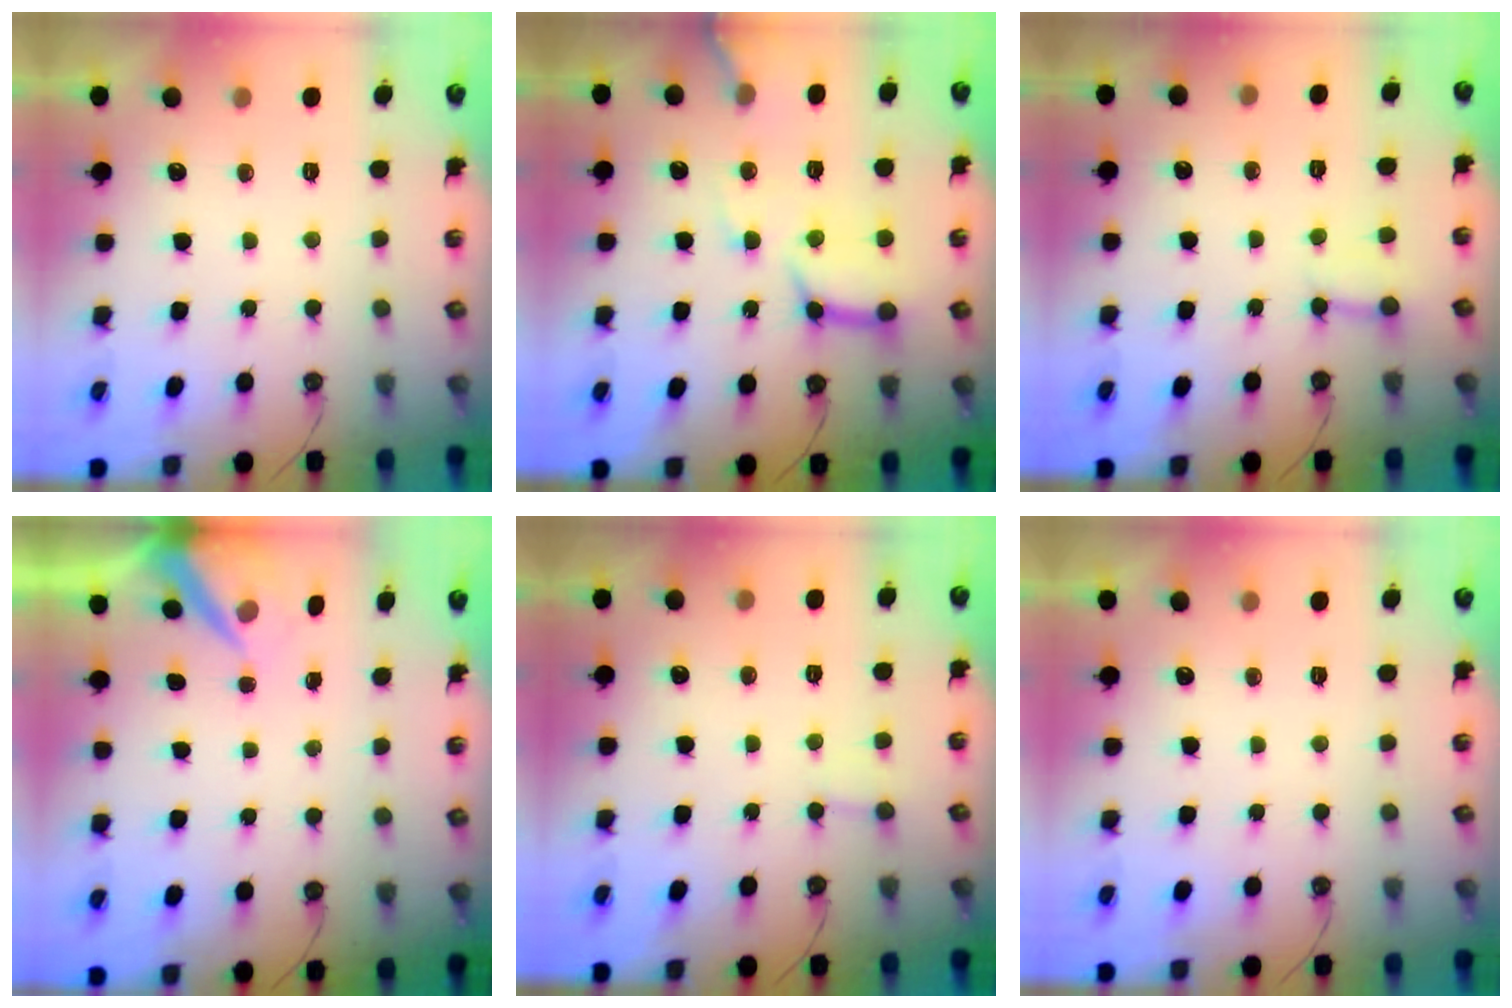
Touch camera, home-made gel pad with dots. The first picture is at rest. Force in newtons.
{"total": 13.5, "press": 13.4, "slide": 1.6}
{"total": 3.0, "press": 3.0, "slide": 0.2}
{"total": 6.4, "press": 6.4, "slide": 0.6}
{"total": 2.4, "press": 2.4, "slide": 0.3}
{"total": 0.0}